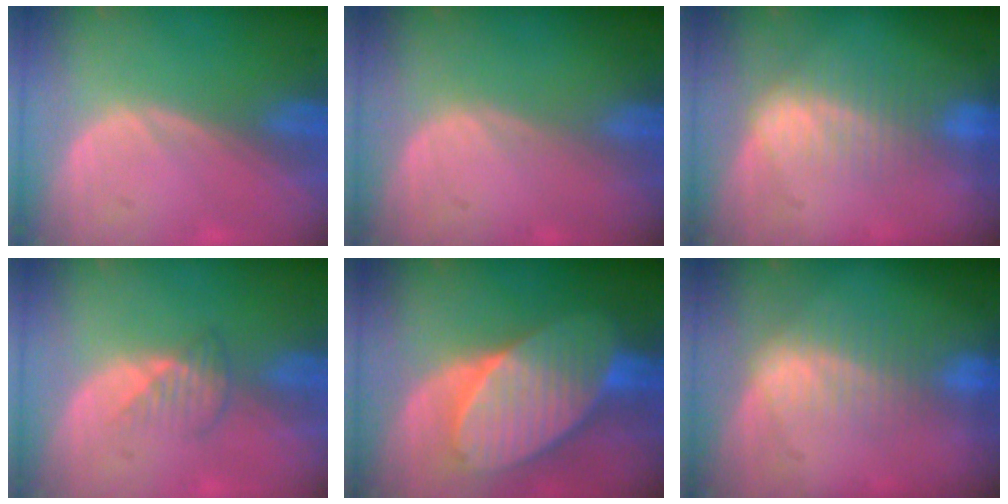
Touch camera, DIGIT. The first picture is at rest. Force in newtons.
{"total": 0.0}
{"total": 7.2, "press": 6.1, "slide": 3.8}
{"total": 2.6, "press": 2.6, "slide": 0.4}
{"total": 10.1, "press": 10.1, "slide": 0.6}
{"total": 7.2, "press": 6.2, "slide": 3.8}